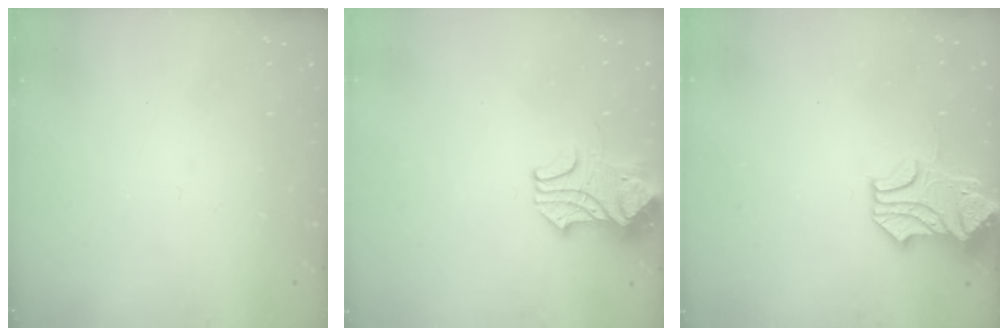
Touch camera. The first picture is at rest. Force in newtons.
{"total": 2.6, "press": 2.4, "slide": 1.0}
{"total": 1.6, "press": 1.1, "slide": 1.2}